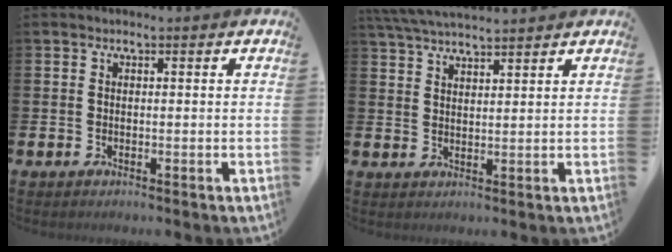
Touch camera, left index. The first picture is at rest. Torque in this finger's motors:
{"motor_torque": [0.72, -1.42, 0.61, 0.20]}